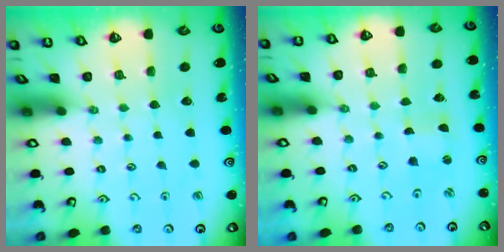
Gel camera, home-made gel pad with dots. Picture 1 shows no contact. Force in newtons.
{"total": 0.6, "press": 0.6, "slide": 0.1}